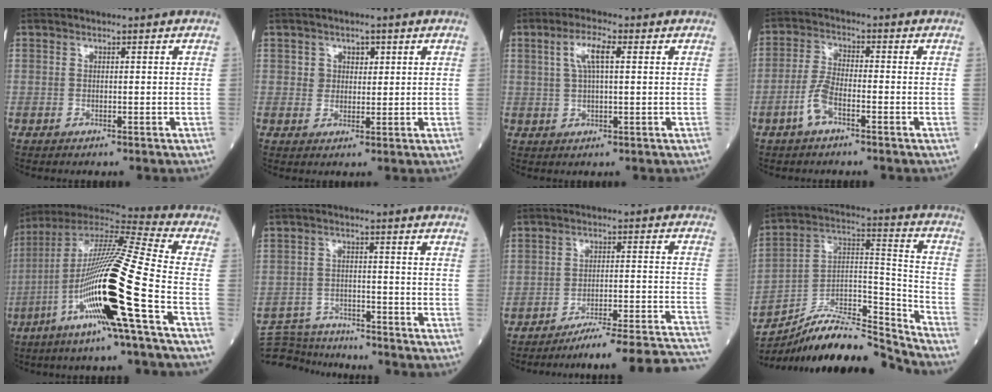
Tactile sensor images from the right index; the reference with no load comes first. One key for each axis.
{"total": 2.8, "fx": 1.1, "fy": 2.4, "fz": 1.0, "tx": -0.009, "ty": 0.002, "tz": 0.016}
{"total": 4.9, "fx": 1.6, "fy": 1.0, "fz": 4.5, "tx": -0.094, "ty": 0.012, "tz": 0.033}
{"total": 4.8, "fx": -2.4, "fy": 1.6, "fz": 3.8, "tx": -0.086, "ty": 0.005, "tz": -0.052}
{"total": 21.8, "fx": -7.4, "fy": -0.7, "fz": 20.5, "tx": -0.413, "ty": -0.027, "tz": -0.150}
{"total": 8.8, "fx": -8.6, "fy": 1.5, "fz": 0.4, "tx": -0.014, "ty": 0.005, "tz": -0.144}
{"total": 21.5, "fx": -20.2, "fy": -1.5, "fz": 7.1, "tx": -0.035, "ty": -0.006, "tz": -0.263}
{"total": 18.7, "fx": -17.2, "fy": 1.9, "fz": 7.0, "tx": -0.122, "ty": 0.040, "tz": -0.289}